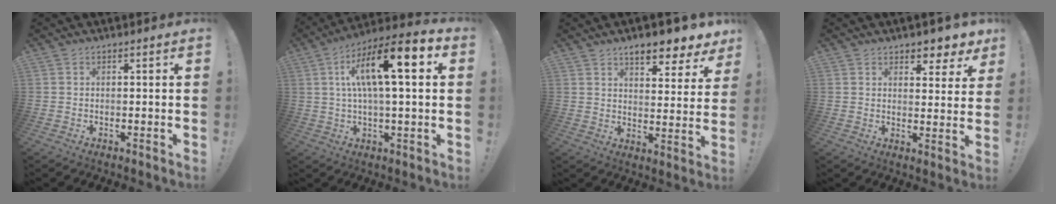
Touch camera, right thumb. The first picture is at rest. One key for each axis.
{"total": 16.5, "fx": 4.5, "fy": 4.6, "fz": 15.3, "tx": -0.265, "ty": -0.008, "tz": 0.062}
{"total": 9.2, "fx": 7.1, "fy": 2.6, "fz": 5.2, "tx": -0.073, "ty": -0.052, "tz": 0.123}
{"total": 5.9, "fx": 4.8, "fy": 2.9, "fz": 1.7, "tx": -0.004, "ty": -0.048, "tz": 0.086}